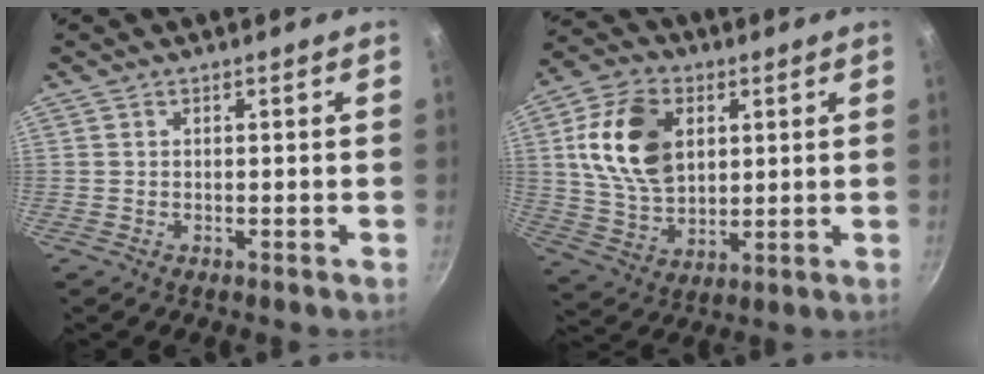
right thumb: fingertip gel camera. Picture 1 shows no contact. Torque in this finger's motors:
{"motor_torque": [-0.96, 1.77, 0.25, 0.01, 0.30]}